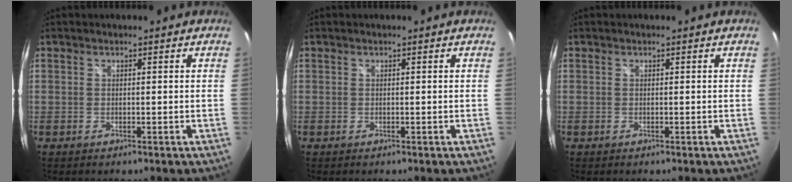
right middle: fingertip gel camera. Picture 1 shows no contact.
{"total": 0.0}
{"total": 0.0}